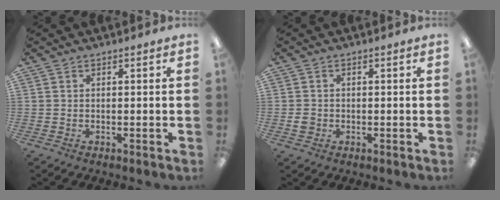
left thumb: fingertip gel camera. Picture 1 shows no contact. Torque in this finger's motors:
{"motor_torque": [-0.12, 0.24, 0.20, -0.26, -0.03]}